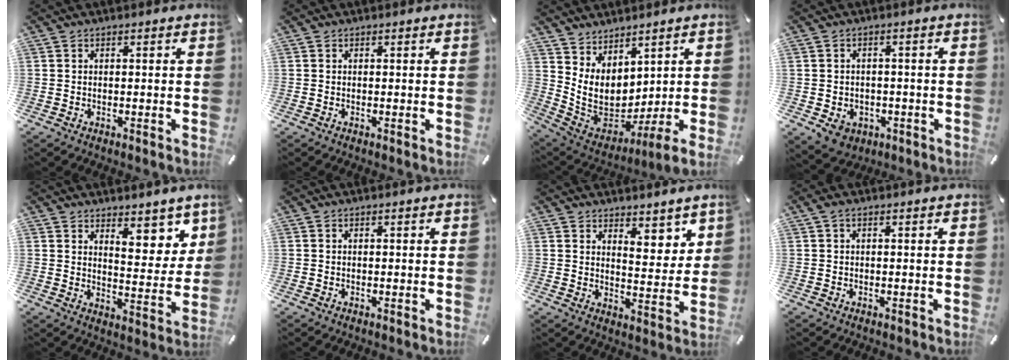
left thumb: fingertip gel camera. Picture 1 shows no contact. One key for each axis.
{"total": 0.0}
{"total": 7.7, "fx": 3.4, "fy": 4.7, "fz": 5.1, "tx": -0.130, "ty": -0.048, "tz": 0.069}
{"total": 5.3, "fx": -1.6, "fy": 4.6, "fz": 2.1, "tx": -0.026, "ty": 0.008, "tz": -0.028}
{"total": 8.8, "fx": 6.7, "fy": 4.6, "fz": 3.3, "tx": -0.012, "ty": -0.063, "tz": 0.114}
{"total": 0.0}
{"total": 6.9, "fx": 5.4, "fy": 3.8, "fz": 2.1, "tx": 0.000, "ty": -0.054, "tz": 0.091}
{"total": 0.9, "fx": 0.2, "fy": 0.4, "fz": 0.8, "tx": -0.017, "ty": 0.002, "tz": 0.004}